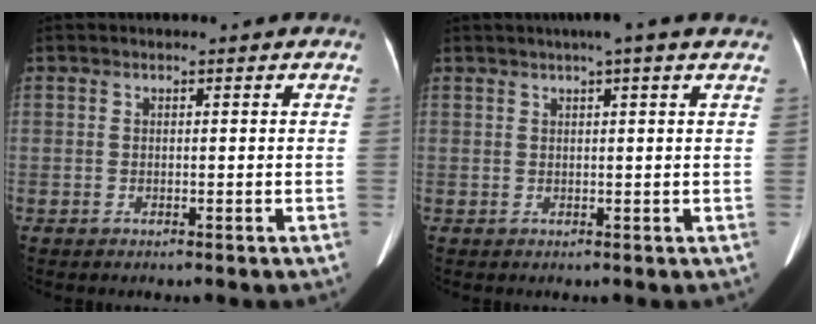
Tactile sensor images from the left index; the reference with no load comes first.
{"total": 4.6, "force": [3.4, -0.3, 3.1], "torque": [-0.047, 0.023, 0.045]}